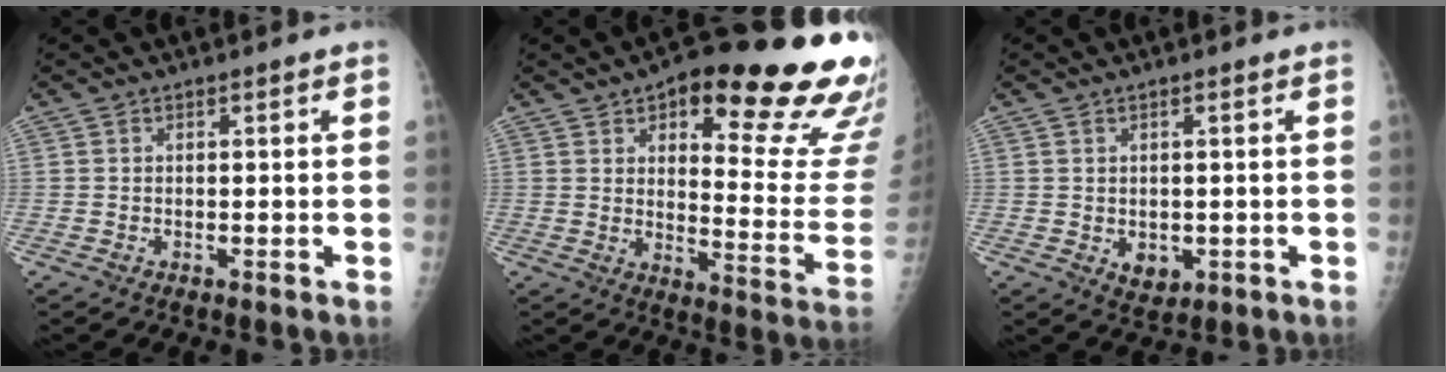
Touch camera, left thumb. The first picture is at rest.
{"total": 26.0, "force": [15.6, 7.9, 19.2], "torque": [-0.201, -0.073, 0.203]}
{"total": 3.6, "force": [-0.5, 2.6, 2.5], "torque": [-0.022, -0.005, 0.006]}